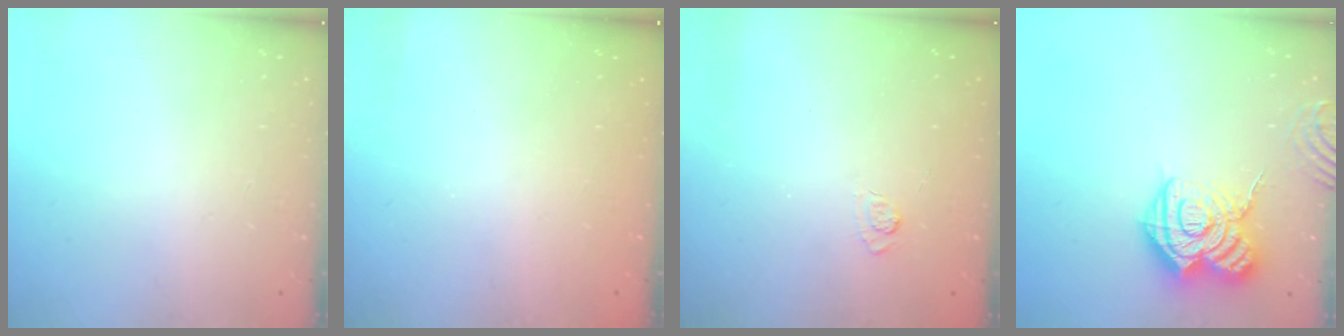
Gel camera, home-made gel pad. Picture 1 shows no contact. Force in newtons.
{"total": 2.5, "press": 2.4, "slide": 0.7}
{"total": 2.2, "press": 1.8, "slide": 1.3}
{"total": 17.2, "press": 17.2, "slide": 1.5}